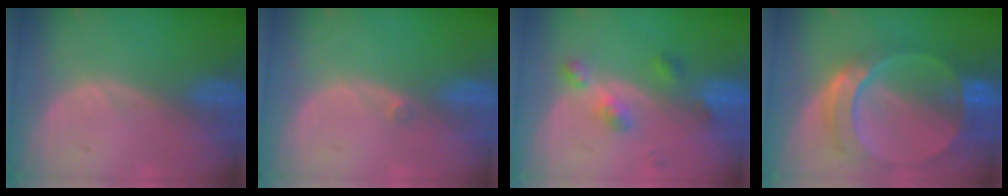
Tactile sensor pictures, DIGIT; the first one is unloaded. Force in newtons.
{"total": 0.7, "press": 0.6, "slide": 0.3}
{"total": 4.7, "press": 4.2, "slide": 2.0}
{"total": 9.7, "press": 8.4, "slide": 4.9}